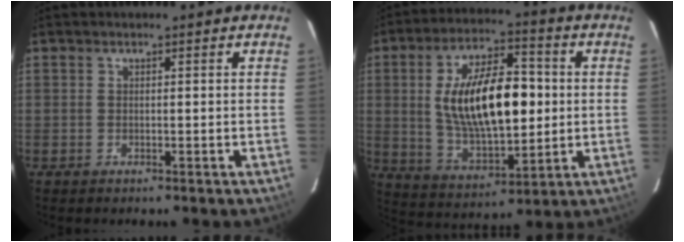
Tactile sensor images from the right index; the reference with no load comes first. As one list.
[{"total": 19.2, "force": [1.5, 8.7, 17.1], "torque": [-0.305, 0.012, 0.041]}]